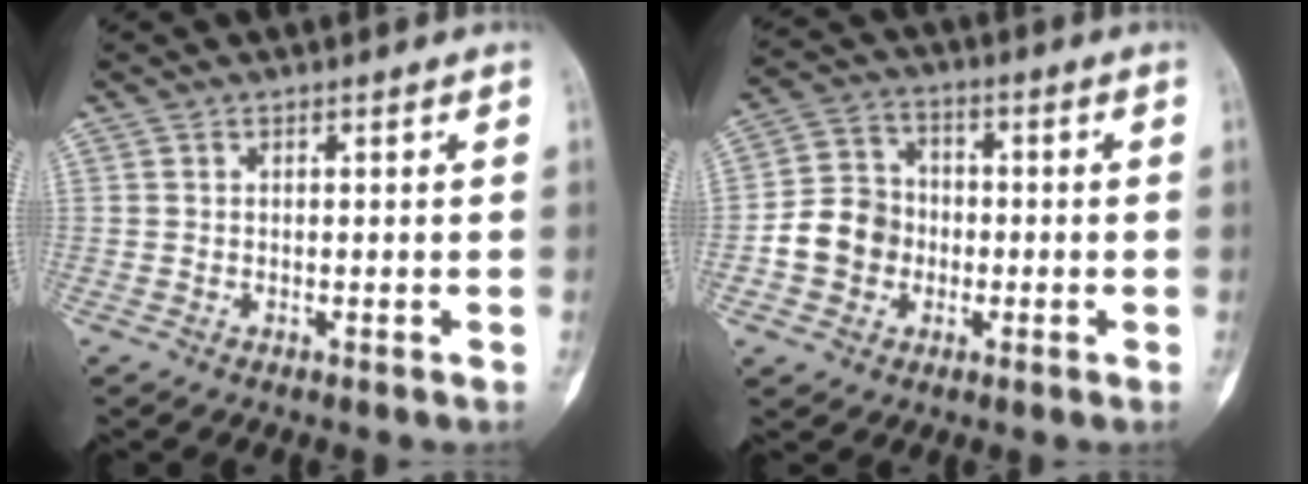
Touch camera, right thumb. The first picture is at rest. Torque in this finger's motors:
{"motor_torque": [1.24, 1.38, 0.07, -0.34, 0.10]}